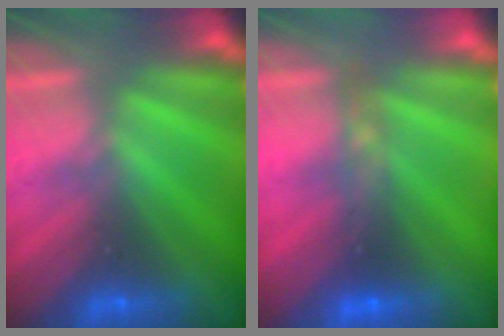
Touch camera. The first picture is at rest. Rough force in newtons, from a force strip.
{"total": 4.4}